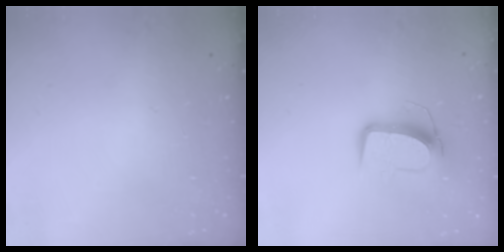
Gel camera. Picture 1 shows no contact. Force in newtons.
{"total": 10.3, "press": 10.3, "slide": 0.5}